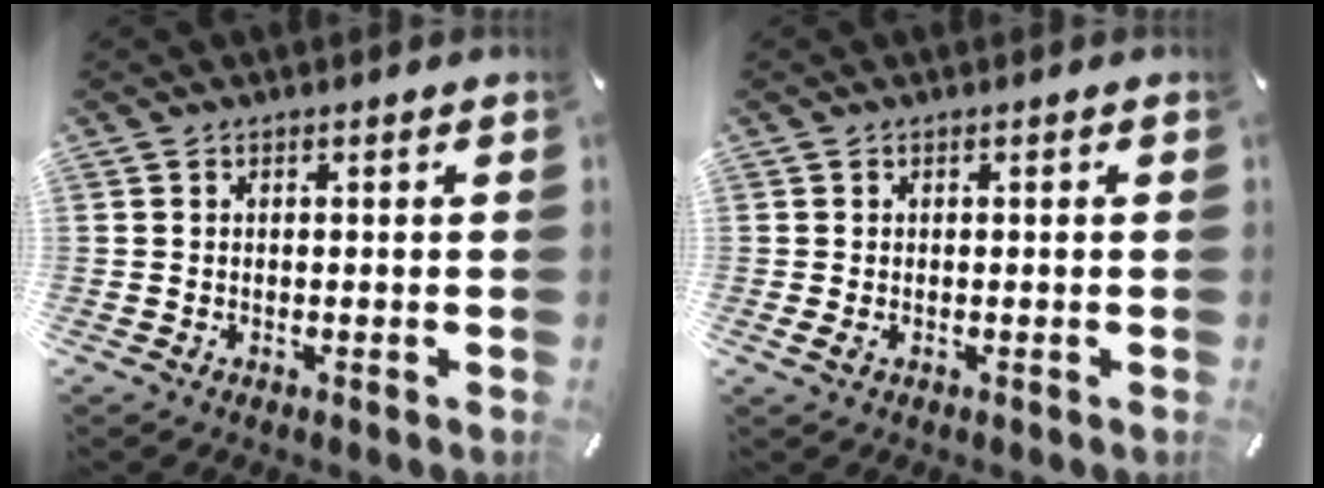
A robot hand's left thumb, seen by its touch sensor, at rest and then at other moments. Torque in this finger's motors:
{"motor_torque": [-0.04, -0.09, 0.29, -0.06, 0.05]}